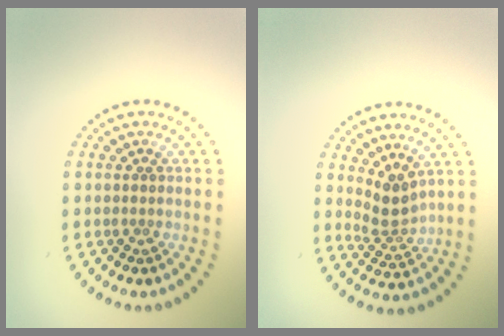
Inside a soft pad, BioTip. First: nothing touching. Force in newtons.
{"total": 2.6, "press": 1.8, "slide": 1.8}